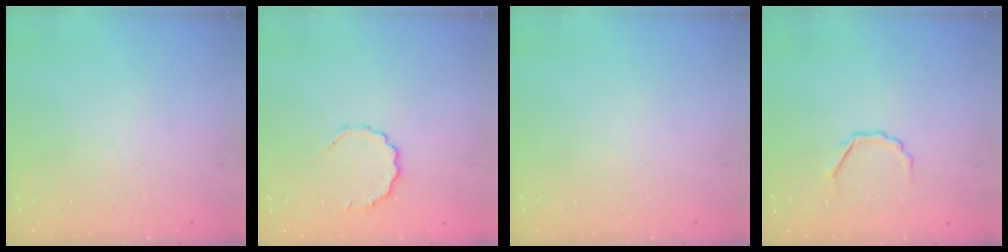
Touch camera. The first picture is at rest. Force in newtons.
{"total": 5.1, "press": 4.9, "slide": 1.4}
{"total": 0.0}
{"total": 3.6, "press": 3.5, "slide": 0.8}